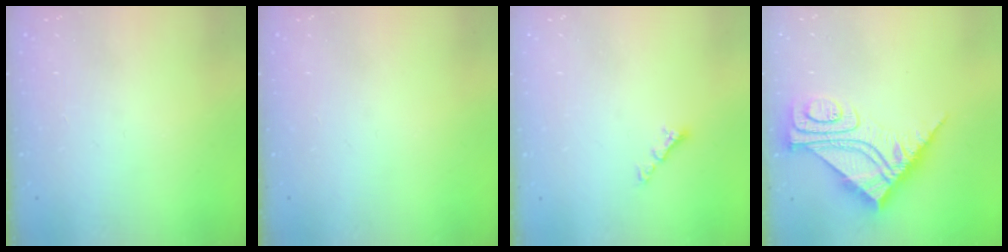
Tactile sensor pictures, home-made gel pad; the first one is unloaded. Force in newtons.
{"total": 0.0}
{"total": 3.4, "press": 3.3, "slide": 0.6}
{"total": 10.9, "press": 10.9, "slide": 1.3}